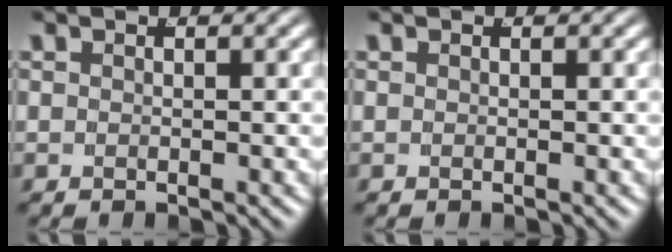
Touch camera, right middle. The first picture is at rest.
{"total": 0.0}